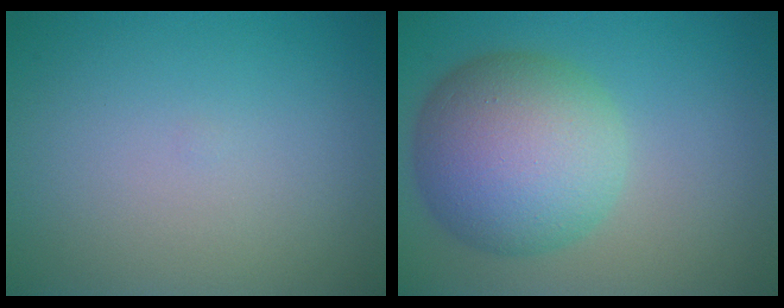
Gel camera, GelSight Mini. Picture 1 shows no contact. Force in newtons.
{"total": 9.5, "press": 9.5, "slide": 0.6}